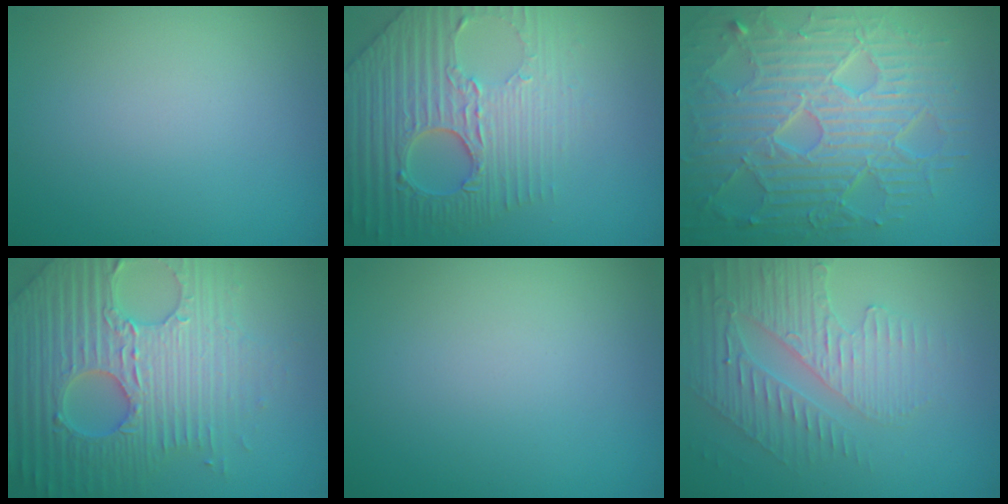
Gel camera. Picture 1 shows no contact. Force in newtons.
{"total": 6.2, "press": 5.2, "slide": 3.3}
{"total": 9.0, "press": 6.4, "slide": 6.3}
{"total": 7.1, "press": 6.8, "slide": 1.8}
{"total": 0.0}
{"total": 3.8, "press": 3.6, "slide": 1.3}